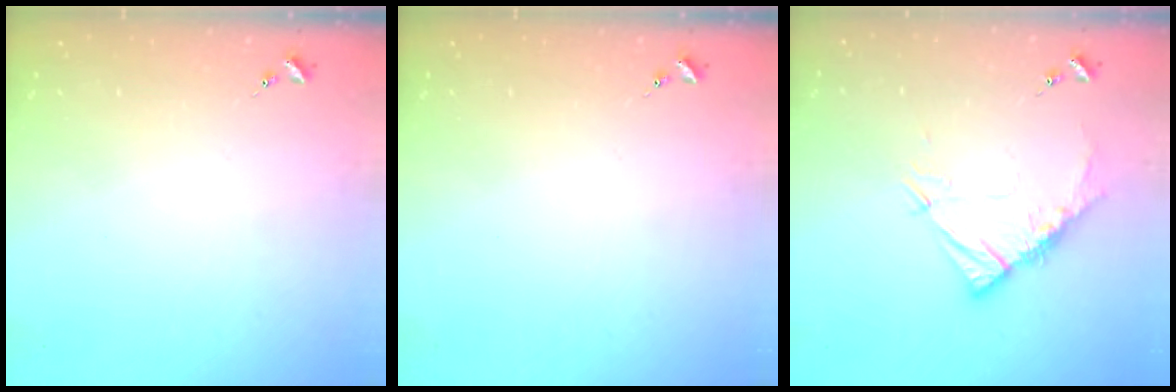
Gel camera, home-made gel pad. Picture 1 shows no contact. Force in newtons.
{"total": 0.0}
{"total": 10.7, "press": 10.7, "slide": 0.9}